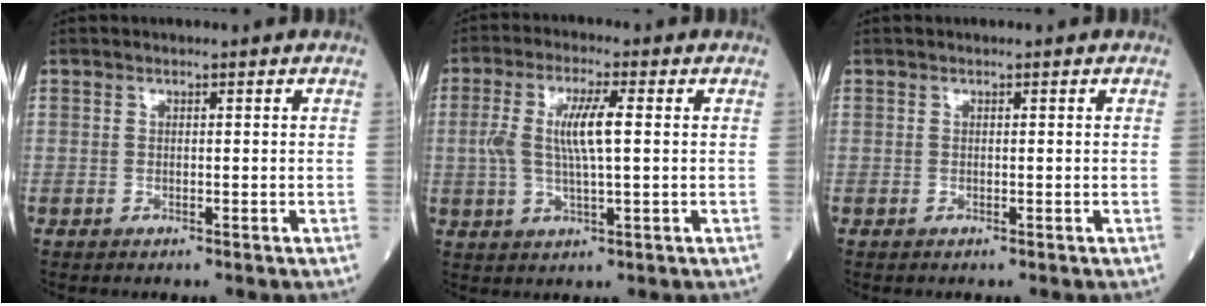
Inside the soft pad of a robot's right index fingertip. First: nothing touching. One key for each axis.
{"total": 7.5, "fx": 0.7, "fy": 1.3, "fz": 7.3, "tx": -0.157, "ty": 0.008, "tz": 0.014}
{"total": 0.0}